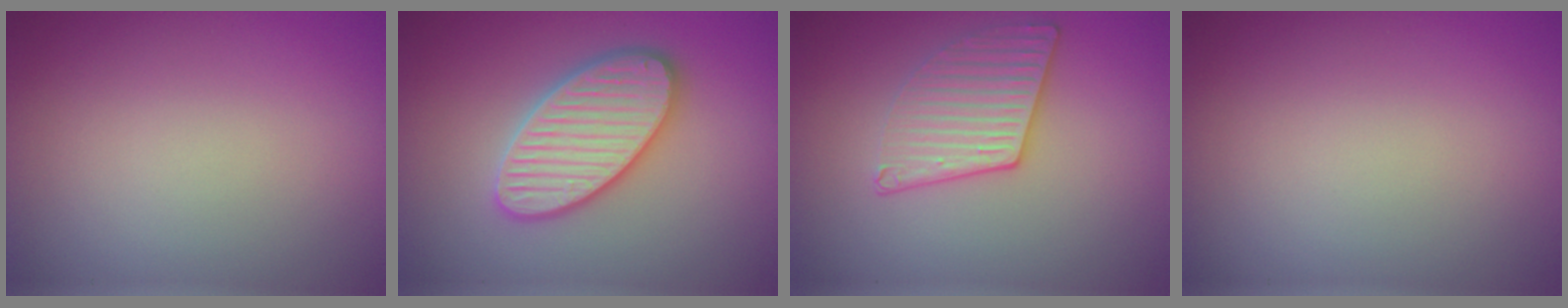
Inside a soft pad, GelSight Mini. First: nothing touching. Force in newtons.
{"total": 5.6, "press": 5.5, "slide": 0.6}
{"total": 3.1, "press": 3.0, "slide": 0.8}
{"total": 0.0}